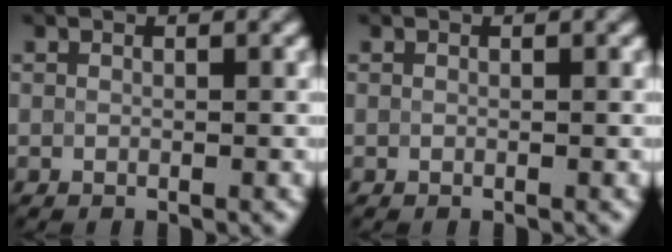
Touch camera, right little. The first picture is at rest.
{"total": 0.0}